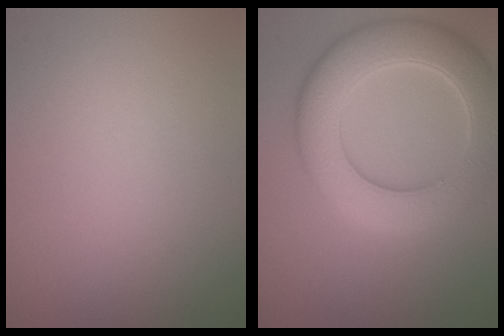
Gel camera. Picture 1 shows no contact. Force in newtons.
{"total": 8.5, "press": 8.4, "slide": 0.5}